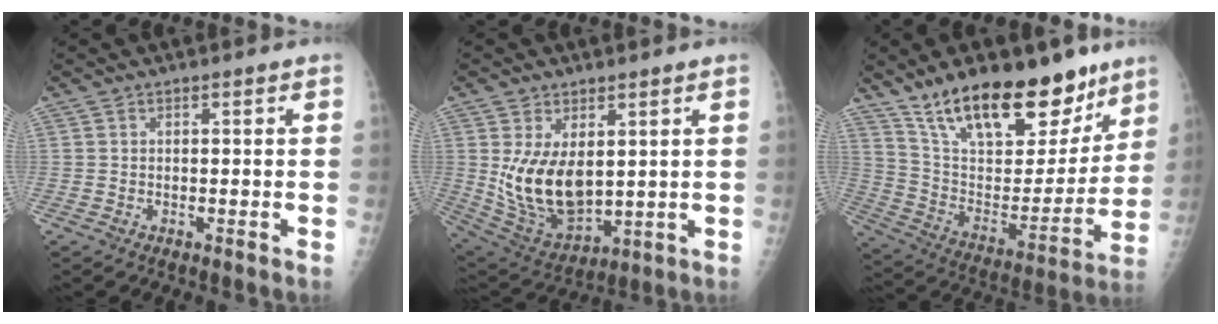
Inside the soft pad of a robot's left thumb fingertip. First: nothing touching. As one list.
[{"total": 13.1, "force": [2.5, 7.5, 10.4], "torque": [-0.169, -0.028, 0.071]}, {"total": 25.1, "force": [17.7, 10.4, 14.4], "torque": [-0.185, -0.076, 0.295]}]